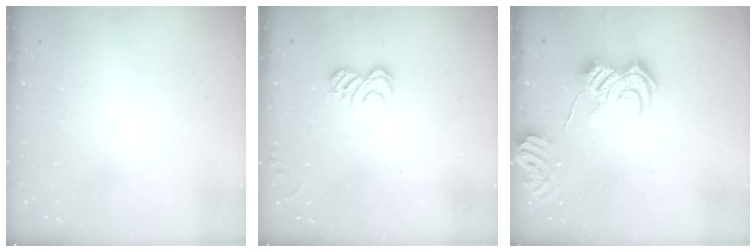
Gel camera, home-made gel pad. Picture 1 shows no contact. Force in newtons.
{"total": 4.7, "press": 4.5, "slide": 1.3}
{"total": 11.9, "press": 11.9, "slide": 0.7}